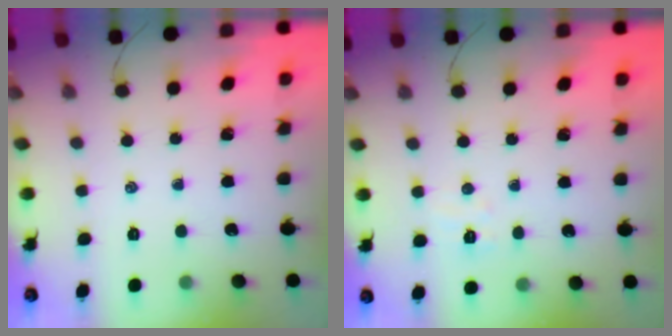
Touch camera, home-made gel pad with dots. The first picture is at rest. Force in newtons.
{"total": 4.8, "press": 4.7, "slide": 1.1}